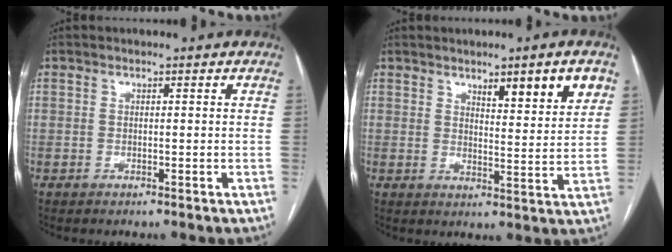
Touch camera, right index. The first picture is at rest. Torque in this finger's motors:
{"motor_torque": [0.25, 0.25, 0.14, 0.07]}